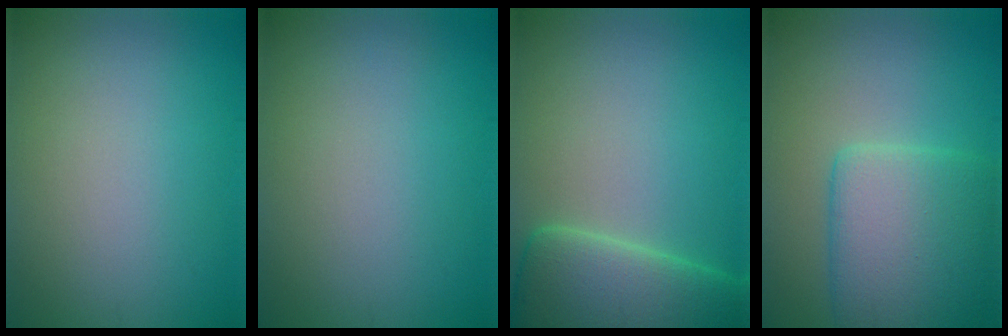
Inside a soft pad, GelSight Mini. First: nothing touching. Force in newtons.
{"total": 0.0}
{"total": 9.0, "press": 9.0, "slide": 0.4}
{"total": 7.2, "press": 7.2, "slide": 0.5}